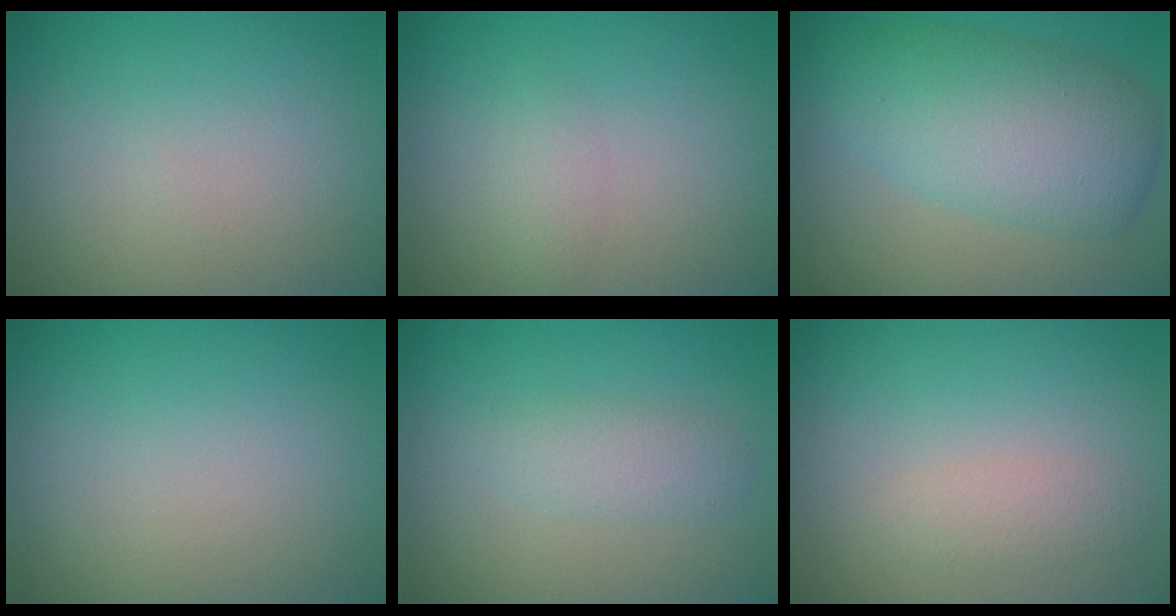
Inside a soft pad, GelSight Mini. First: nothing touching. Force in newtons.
{"total": 1.2, "press": 1.2, "slide": 0.0}
{"total": 7.2, "press": 7.2, "slide": 0.2}
{"total": 0.0}
{"total": 1.8, "press": 1.8, "slide": 0.0}
{"total": 1.4, "press": 1.4, "slide": 0.1}